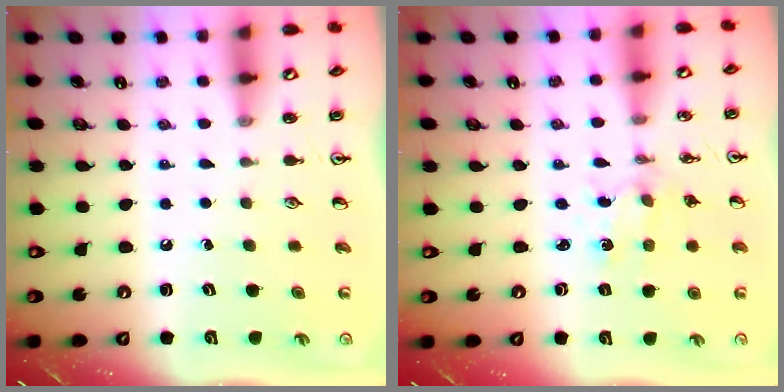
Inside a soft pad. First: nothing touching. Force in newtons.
{"total": 1.5, "press": 1.5, "slide": 0.3}